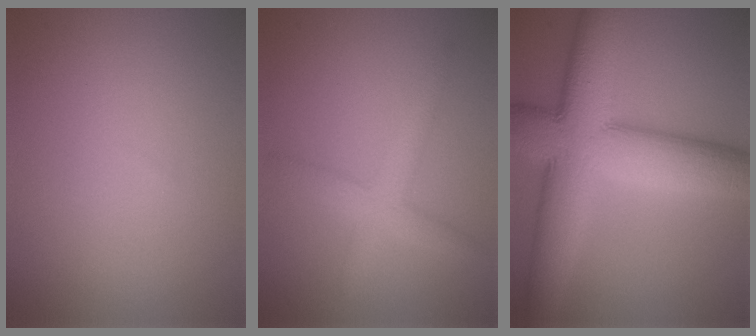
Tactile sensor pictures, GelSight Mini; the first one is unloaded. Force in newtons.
{"total": 2.9, "press": 2.9, "slide": 0.1}
{"total": 11.9, "press": 11.9, "slide": 0.2}